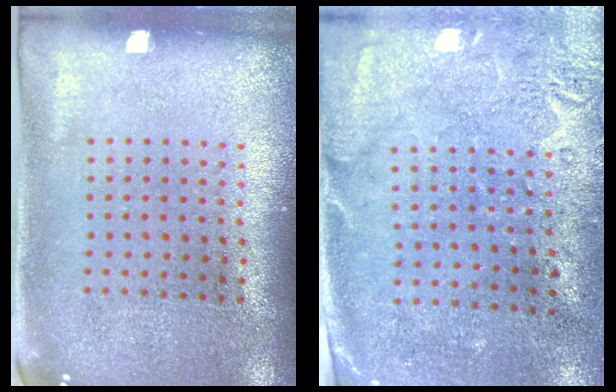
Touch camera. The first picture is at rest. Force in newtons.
{"total": 2.7, "press": 2.3, "slide": 1.5}